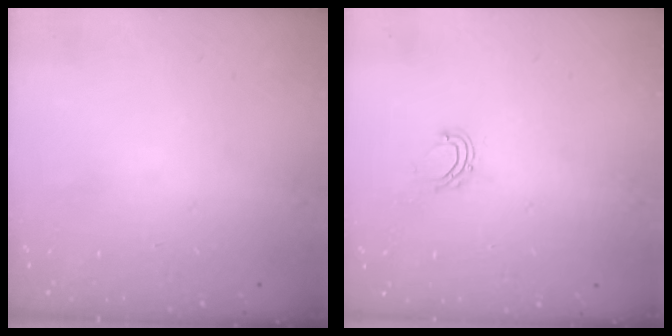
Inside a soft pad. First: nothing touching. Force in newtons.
{"total": 4.5, "press": 4.4, "slide": 0.6}